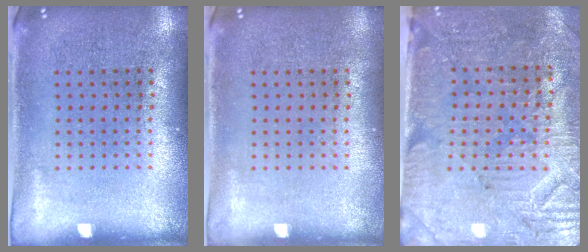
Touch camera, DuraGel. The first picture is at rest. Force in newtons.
{"total": 0.0}
{"total": 3.3, "press": 3.0, "slide": 1.3}